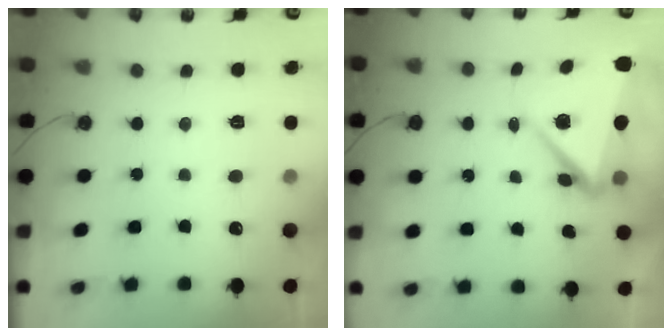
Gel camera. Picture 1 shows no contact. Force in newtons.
{"total": 7.3, "press": 7.0, "slide": 2.0}